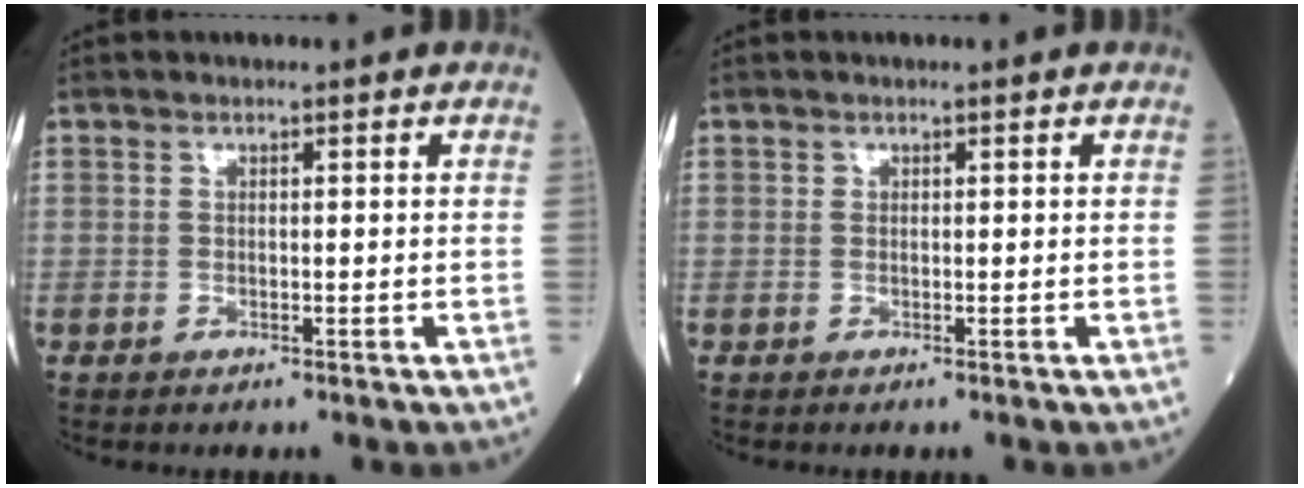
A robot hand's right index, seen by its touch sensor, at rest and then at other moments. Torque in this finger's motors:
{"motor_torque": [-0.01, 0.00, 0.00, 0.01]}